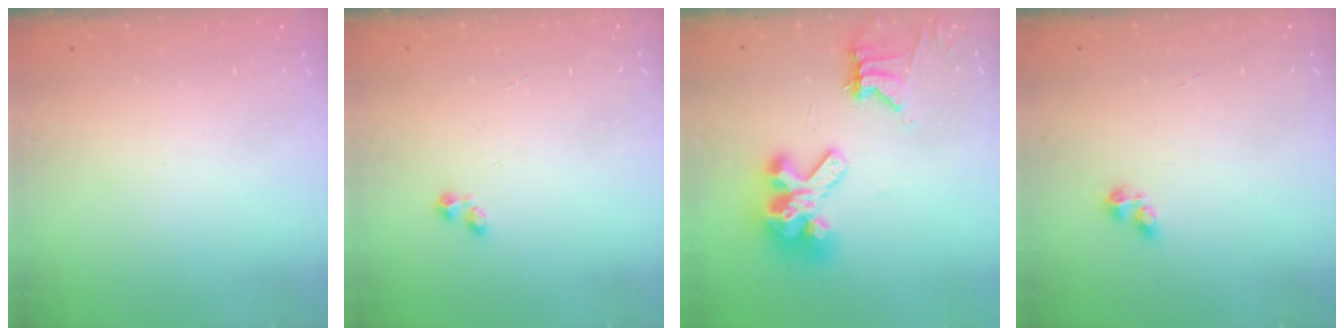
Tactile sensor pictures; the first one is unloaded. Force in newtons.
{"total": 1.2, "press": 1.1, "slide": 0.5}
{"total": 13.0, "press": 12.9, "slide": 1.6}
{"total": 2.6, "press": 2.5, "slide": 0.5}